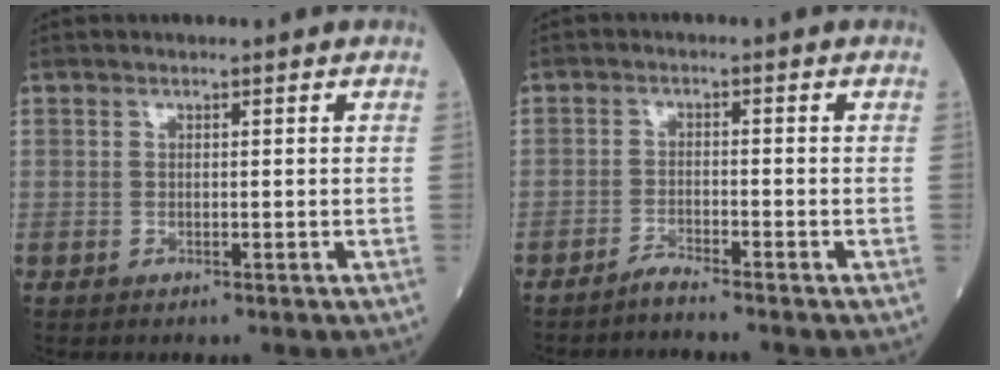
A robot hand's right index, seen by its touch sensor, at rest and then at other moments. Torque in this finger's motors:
{"motor_torque": [-0.10, -0.34, 0.04, 0.02]}